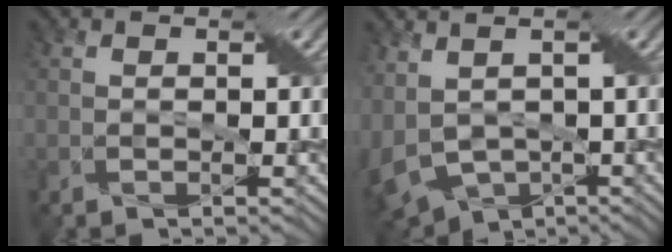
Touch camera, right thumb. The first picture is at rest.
{"total": 7.9, "force": [-1.1, 4.7, 6.2], "torque": [-0.153, -0.027, -0.016]}